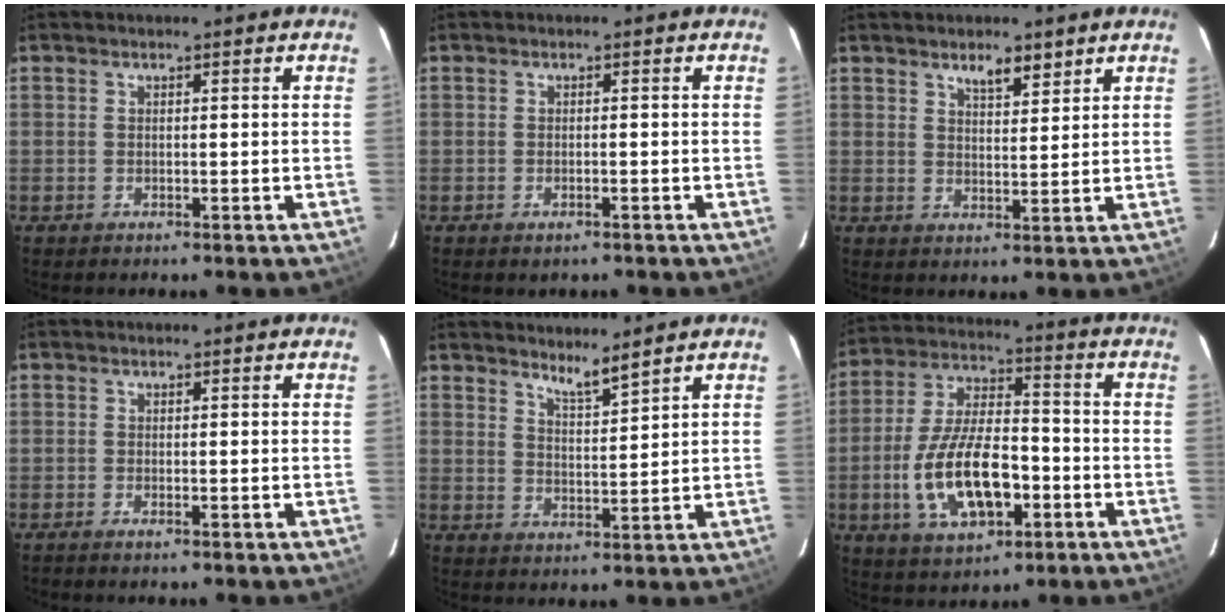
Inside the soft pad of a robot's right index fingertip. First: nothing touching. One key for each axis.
{"total": 1.2, "fx": -0.8, "fy": 0.6, "fz": 0.7, "tx": -0.011, "ty": 0.001, "tz": -0.011}
{"total": 4.4, "fx": 3.3, "fy": 1.4, "fz": 2.5, "tx": -0.037, "ty": 0.000, "tz": 0.055}
{"total": 0.7, "fx": -0.6, "fy": -0.1, "fz": 0.4, "tx": -0.009, "ty": 0.001, "tz": -0.013}
{"total": 4.2, "fx": 3.7, "fy": -0.2, "fz": 1.9, "tx": -0.036, "ty": -0.008, "tz": 0.062}
{"total": 16.3, "fx": -4.9, "fy": 7.6, "fz": 13.5, "tx": -0.277, "ty": 0.003, "tz": -0.078}